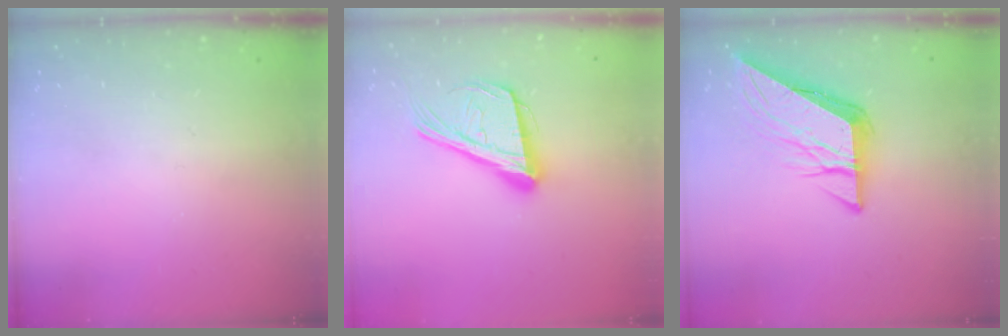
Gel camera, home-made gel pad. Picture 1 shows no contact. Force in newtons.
{"total": 20.2, "press": 19.6, "slide": 4.7}
{"total": 9.3, "press": 9.2, "slide": 1.2}